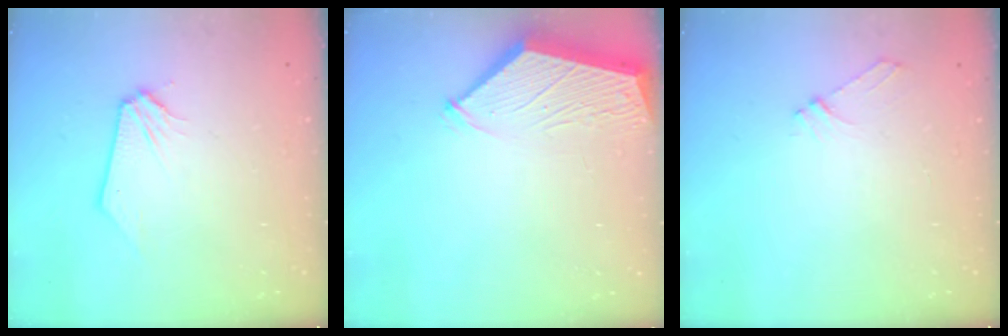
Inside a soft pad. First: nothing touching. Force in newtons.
{"total": 2.9, "press": 2.9, "slide": 0.4}
{"total": 4.2, "press": 4.2, "slide": 0.4}